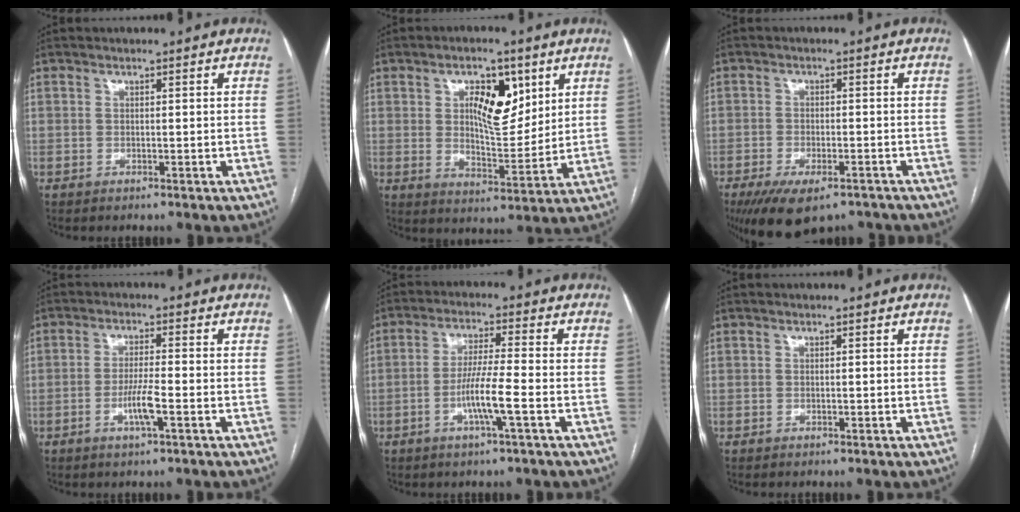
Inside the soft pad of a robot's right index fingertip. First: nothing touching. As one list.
[{"total": 9.5, "force": [3.7, 4.1, 7.7], "torque": [-0.123, 0.005, 0.065]}, {"total": 10.4, "force": [-7.5, 4.3, 5.9], "torque": [-0.098, -0.009, -0.116]}, {"total": 6.0, "force": [-2.5, 0.3, 5.4], "torque": [-0.107, -0.004, -0.047]}, {"total": 6.7, "force": [-2.3, -0.4, 6.3], "torque": [-0.123, -0.003, -0.047]}, {"total": 0.0}]